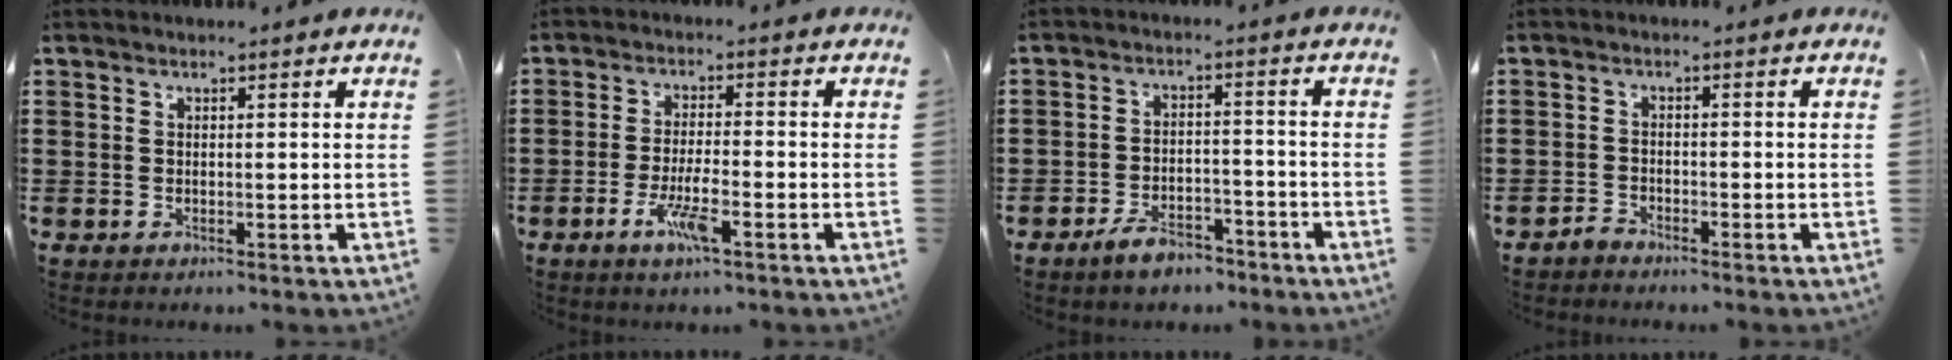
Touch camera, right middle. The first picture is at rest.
{"total": 5.3, "force": [-2.8, 0.9, 4.4], "torque": [-0.091, -0.005, -0.053]}
{"total": 4.6, "force": [-4.1, 1.4, 1.7], "torque": [-0.033, 0.011, -0.081]}
{"total": 1.5, "force": [-1.5, 0.2, 0.0], "torque": [-0.006, 0.002, -0.031]}